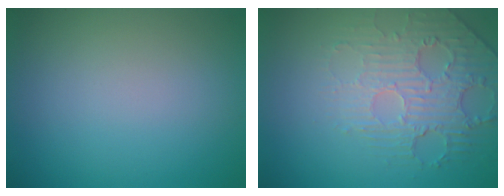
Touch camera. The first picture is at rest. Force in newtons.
{"total": 2.9, "press": 2.4, "slide": 1.6}